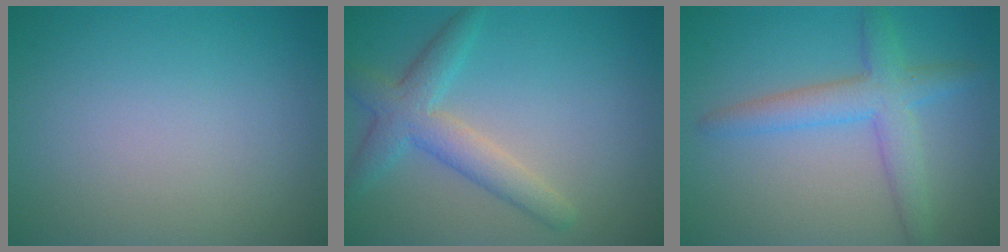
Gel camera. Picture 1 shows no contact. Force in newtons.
{"total": 4.1, "press": 4.1, "slide": 0.1}
{"total": 4.0, "press": 4.0, "slide": 0.3}